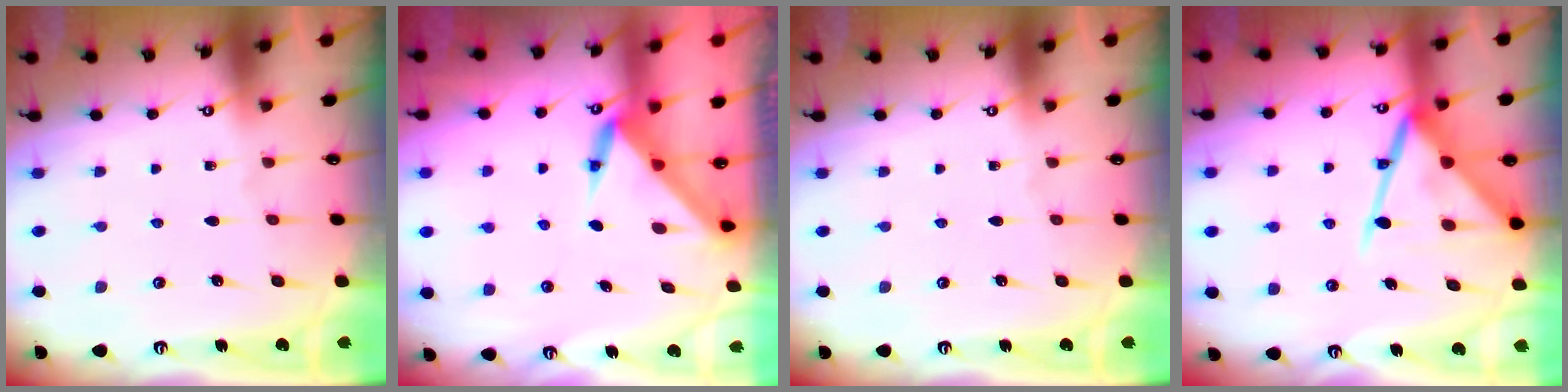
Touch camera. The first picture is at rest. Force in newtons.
{"total": 3.6, "press": 3.6, "slide": 0.2}
{"total": 0.0}
{"total": 16.5, "press": 16.5, "slide": 1.6}